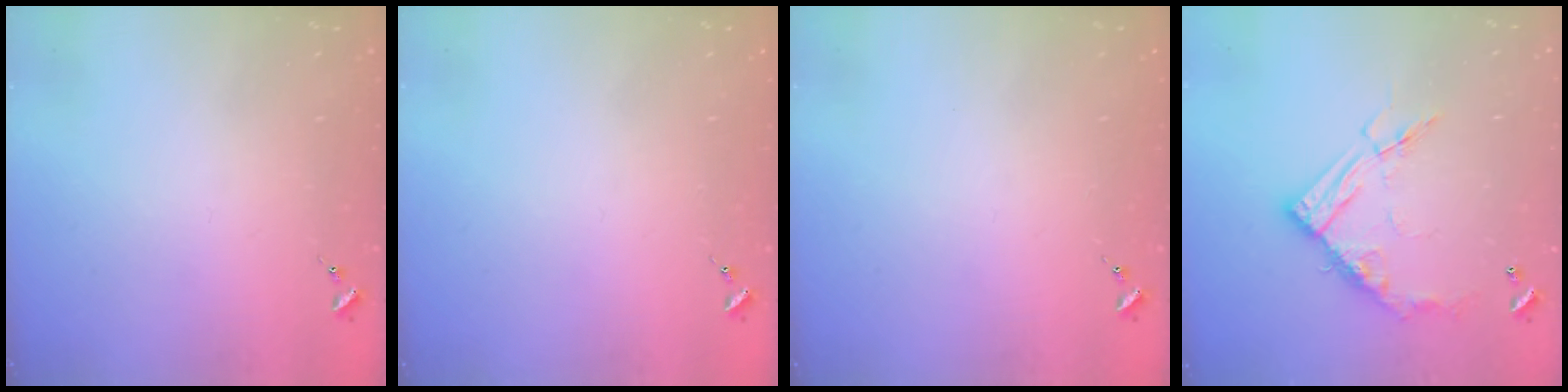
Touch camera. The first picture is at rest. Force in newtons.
{"total": 0.0}
{"total": 0.0}
{"total": 16.0, "press": 15.9, "slide": 1.5}